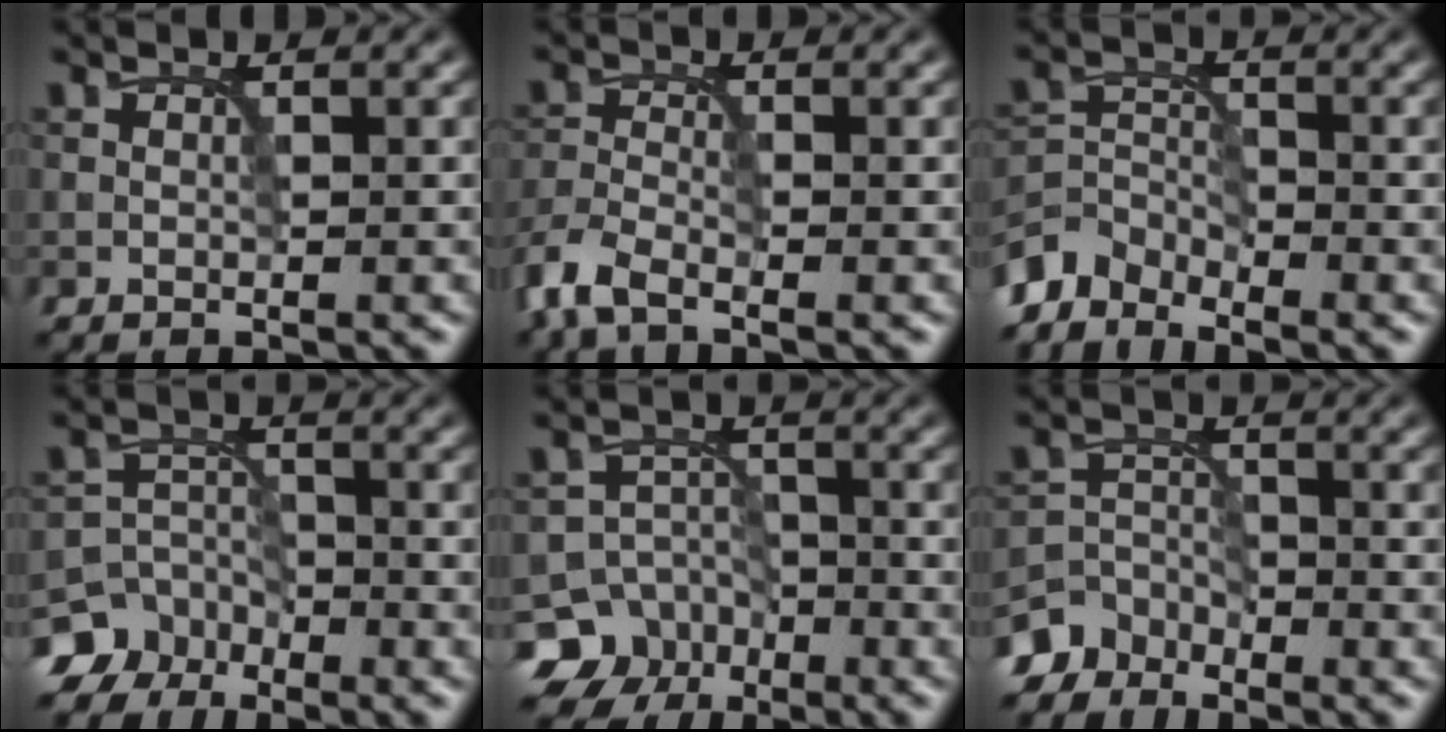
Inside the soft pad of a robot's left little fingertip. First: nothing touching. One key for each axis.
{"total": 3.7, "fx": -2.9, "fy": 1.2, "fz": 2.0, "tx": -0.052, "ty": -0.011, "tz": -0.072}
{"total": 3.7, "fx": -3.4, "fy": 1.2, "fz": 0.5, "tx": -0.007, "ty": -0.002, "tz": -0.081}
{"total": 7.0, "fx": -5.2, "fy": 4.6, "fz": 0.9, "tx": 0.000, "ty": -0.012, "tz": -0.098}
{"total": 7.8, "fx": -5.1, "fy": 5.9, "fz": 1.1, "tx": -0.006, "ty": -0.012, "tz": -0.095}
{"total": 4.1, "fx": -3.5, "fy": 2.0, "fz": 0.3, "tx": 0.006, "ty": -0.002, "tz": -0.070}